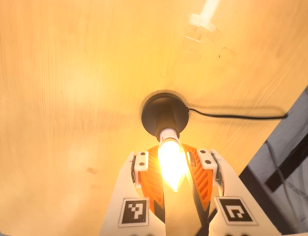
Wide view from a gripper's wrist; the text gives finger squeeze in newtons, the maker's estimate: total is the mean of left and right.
{"total": 12.3, "left": 10.9, "right": 13.7}